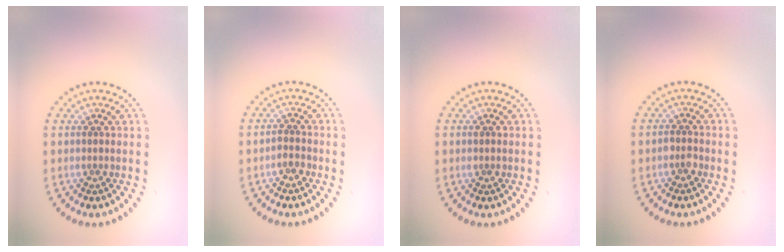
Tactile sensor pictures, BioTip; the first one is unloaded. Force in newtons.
{"total": 1.2, "press": 1.1, "slide": 0.6}
{"total": 1.0, "press": 0.9, "slide": 0.2}
{"total": 1.2, "press": 1.1, "slide": 0.4}